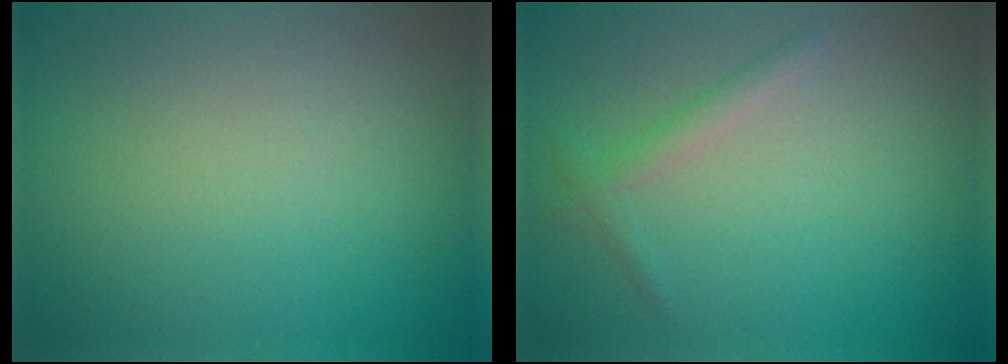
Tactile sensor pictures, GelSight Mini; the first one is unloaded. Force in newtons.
{"total": 1.5, "press": 1.4, "slide": 0.1}